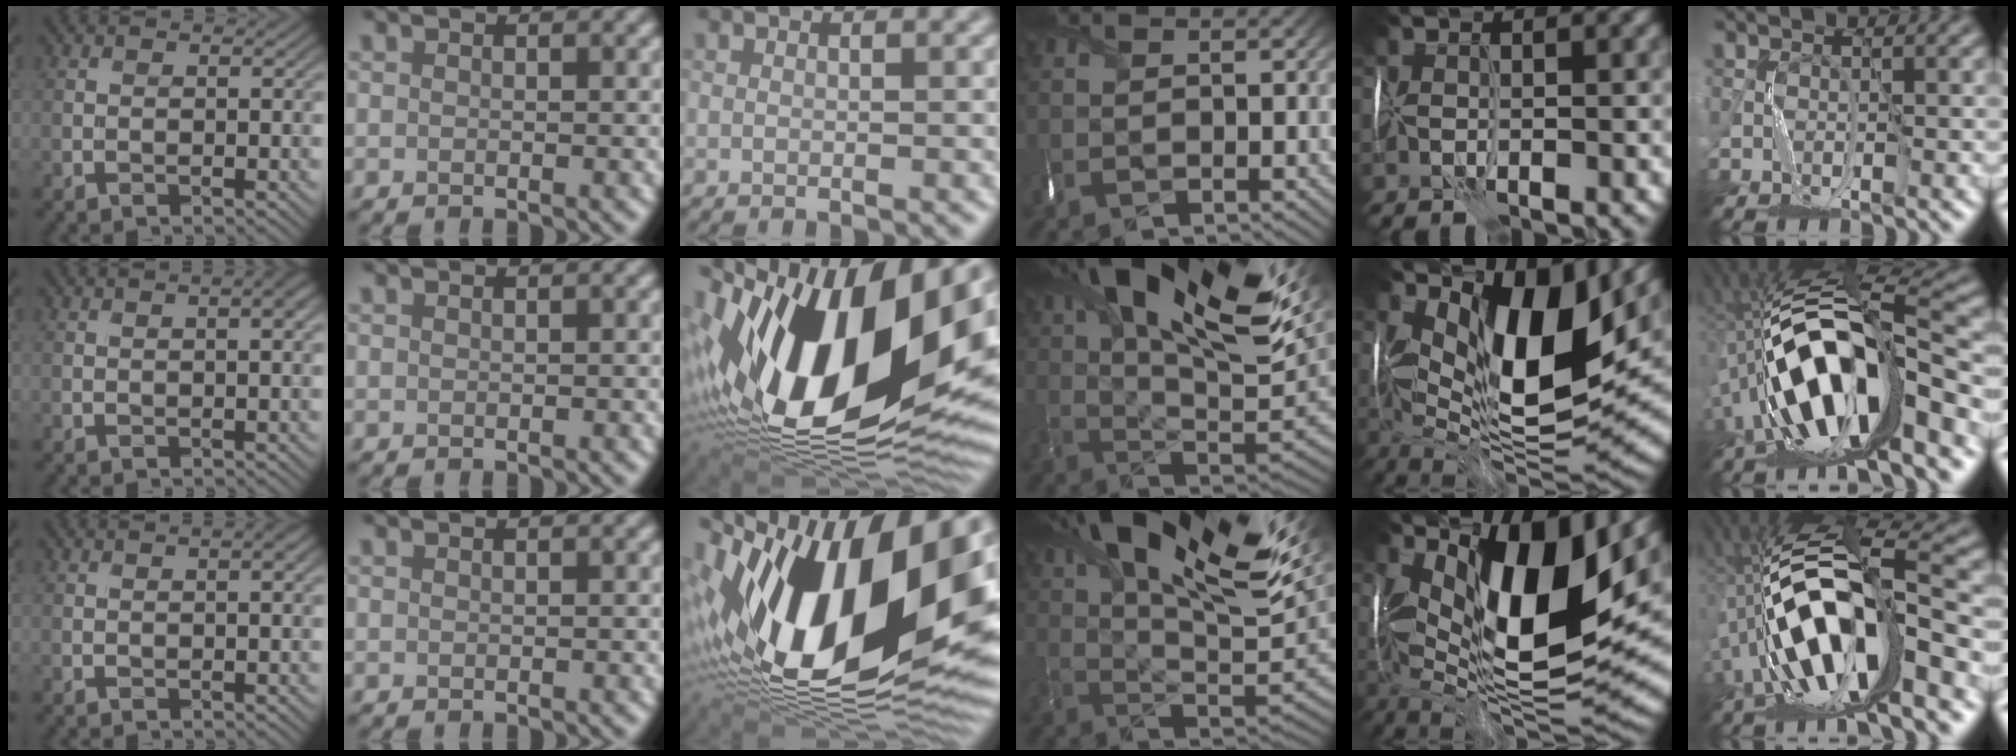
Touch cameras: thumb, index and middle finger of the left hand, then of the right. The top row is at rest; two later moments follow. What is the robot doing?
{"motion": "wrap", "object": "thread"}